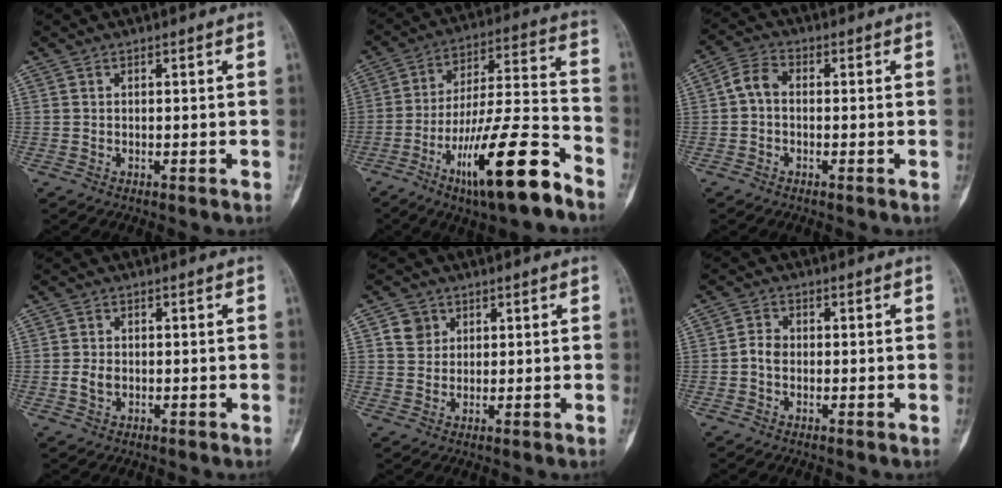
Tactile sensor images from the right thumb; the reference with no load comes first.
{"total": 20.3, "force": [-11.6, 4.0, 16.1], "torque": [-0.293, 0.062, -0.194]}
{"total": 4.2, "force": [-0.3, 2.8, 3.2], "torque": [-0.058, 0.014, -0.017]}
{"total": 2.4, "force": [-0.5, 1.7, 1.6], "torque": [-0.030, 0.004, -0.008]}
{"total": 3.6, "force": [1.6, 3.1, 0.8], "torque": [0.007, -0.004, 0.026]}
{"total": 2.6, "force": [-0.5, 2.0, 1.6], "torque": [-0.024, 0.010, -0.016]}